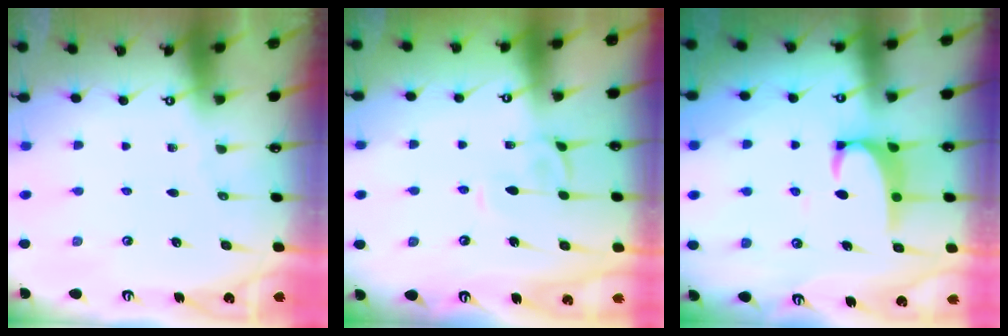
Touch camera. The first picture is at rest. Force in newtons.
{"total": 2.6, "press": 2.5, "slide": 0.6}
{"total": 3.0, "press": 2.9, "slide": 0.8}